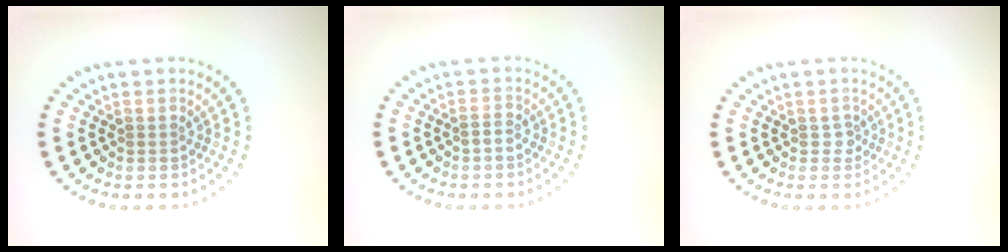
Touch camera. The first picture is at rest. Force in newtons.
{"total": 0.9, "press": 0.8, "slide": 0.5}
{"total": 0.9, "press": 0.7, "slide": 0.6}